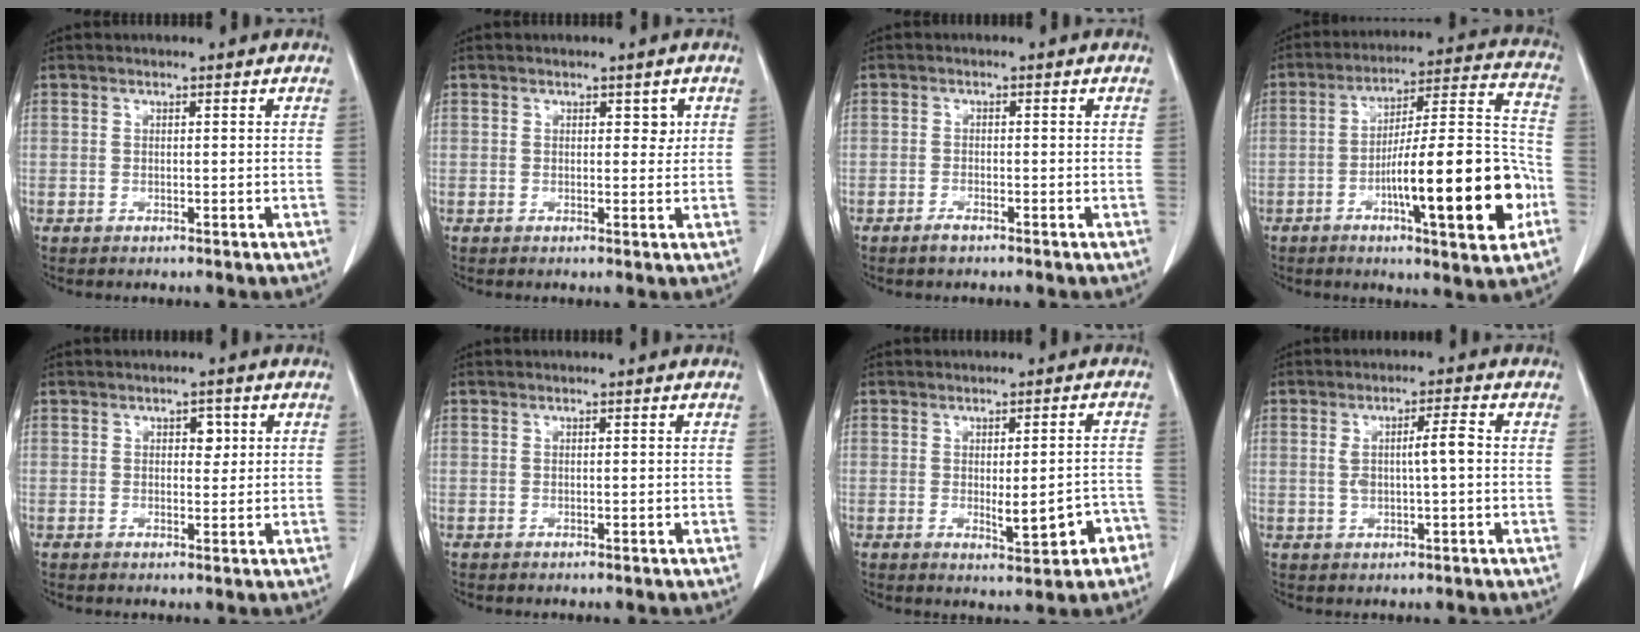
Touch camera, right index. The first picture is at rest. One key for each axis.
{"total": 1.7, "fx": 0.7, "fy": 1.1, "fz": 1.1, "tx": -0.006, "ty": -0.001, "tz": 0.008}
{"total": 1.5, "fx": -1.2, "fy": 0.3, "fz": 0.8, "tx": -0.020, "ty": -0.002, "tz": -0.019}
{"total": 20.0, "fx": -6.4, "fy": 2.5, "fz": 18.8, "tx": -0.263, "ty": 0.015, "tz": -0.091}
{"total": 2.1, "fx": 0.7, "fy": 1.3, "fz": 1.5, "tx": -0.015, "ty": 0.002, "tz": 0.008}
{"total": 0.0}
{"total": 6.5, "fx": -2.4, "fy": 1.8, "fz": 5.8, "tx": -0.068, "ty": 0.004, "tz": -0.022}
{"total": 4.7, "fx": 0.2, "fy": 0.6, "fz": 4.7, "tx": -0.086, "ty": 0.009, "tz": 0.007}